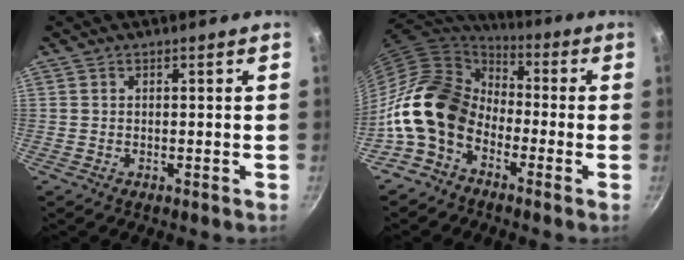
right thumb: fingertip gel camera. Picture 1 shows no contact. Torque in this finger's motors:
{"motor_torque": [0.38, 0.72, 1.32, -1.44, 0.50]}